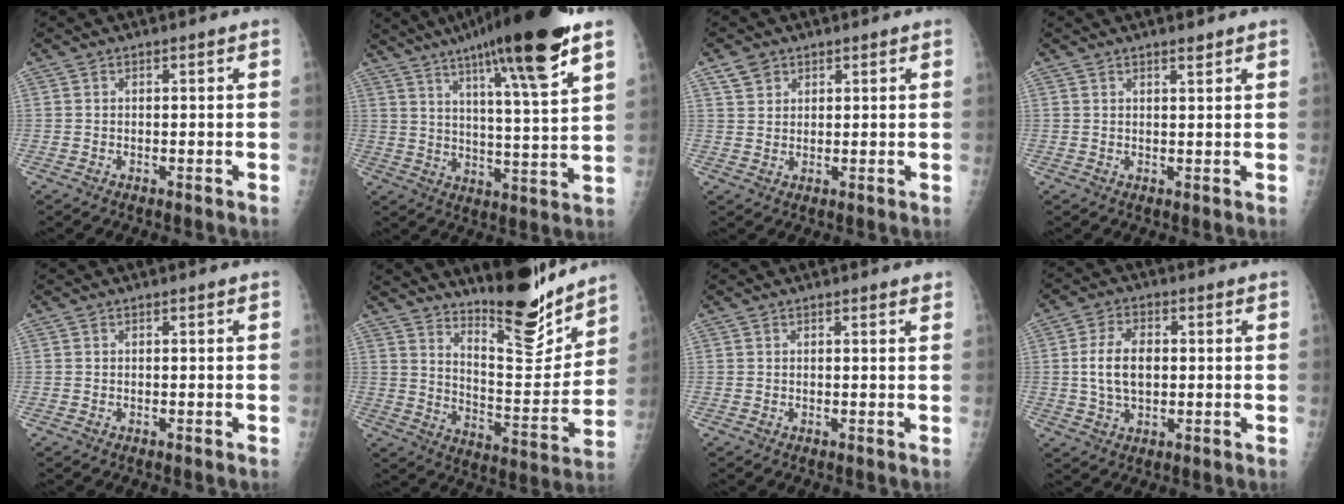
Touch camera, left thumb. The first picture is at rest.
{"total": 20.2, "force": [12.5, 1.9, 15.8], "torque": [-0.230, -0.042, 0.191]}
{"total": 3.3, "force": [2.0, 2.5, 1.0], "torque": [-0.007, -0.007, 0.039]}
{"total": 1.4, "force": [1.1, 0.2, 0.9], "torque": [-0.009, -0.008, 0.019]}
{"total": 0.0}
{"total": 16.6, "force": [13.9, 3.6, 8.3], "torque": [-0.083, -0.120, 0.225]}
{"total": 1.2, "force": [1.0, 0.1, 0.8], "torque": [-0.007, -0.002, 0.012]}
{"total": 8.0, "force": [0.4, 5.0, 6.3], "torque": [-0.115, 0.005, 0.008]}